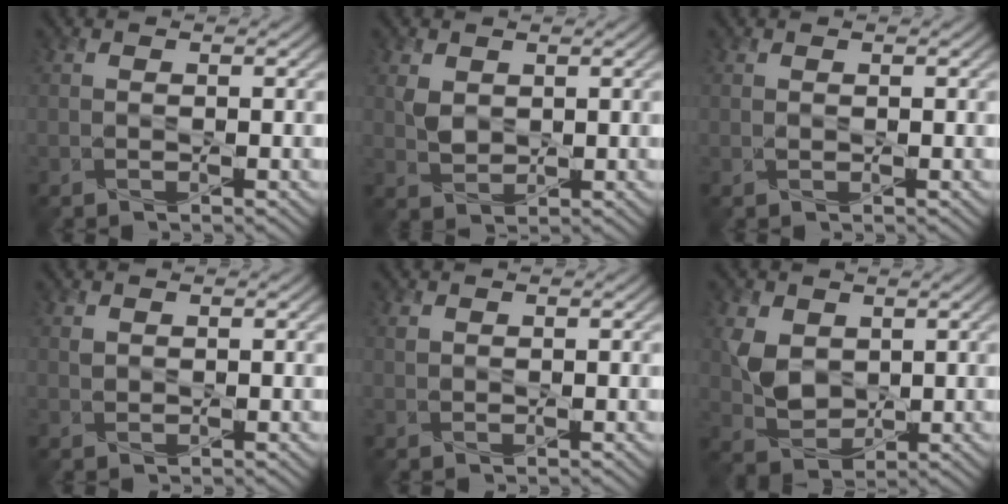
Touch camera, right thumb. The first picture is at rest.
{"total": 2.3, "force": [0.9, 1.7, 1.3], "torque": [-0.037, -0.003, 0.021]}
{"total": 0.0}
{"total": 0.6, "force": [0.4, 0.4, 0.2], "torque": [-0.009, -0.002, 0.010]}
{"total": 0.5, "force": [0.3, 0.3, 0.2], "torque": [-0.007, -0.002, 0.009]}
{"total": 5.1, "force": [1.4, 3.9, 3.0], "torque": [-0.078, -0.005, 0.031]}